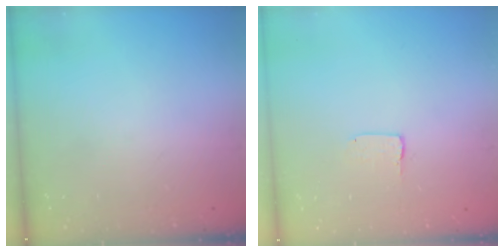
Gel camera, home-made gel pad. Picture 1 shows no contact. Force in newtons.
{"total": 2.0, "press": 2.0, "slide": 0.1}